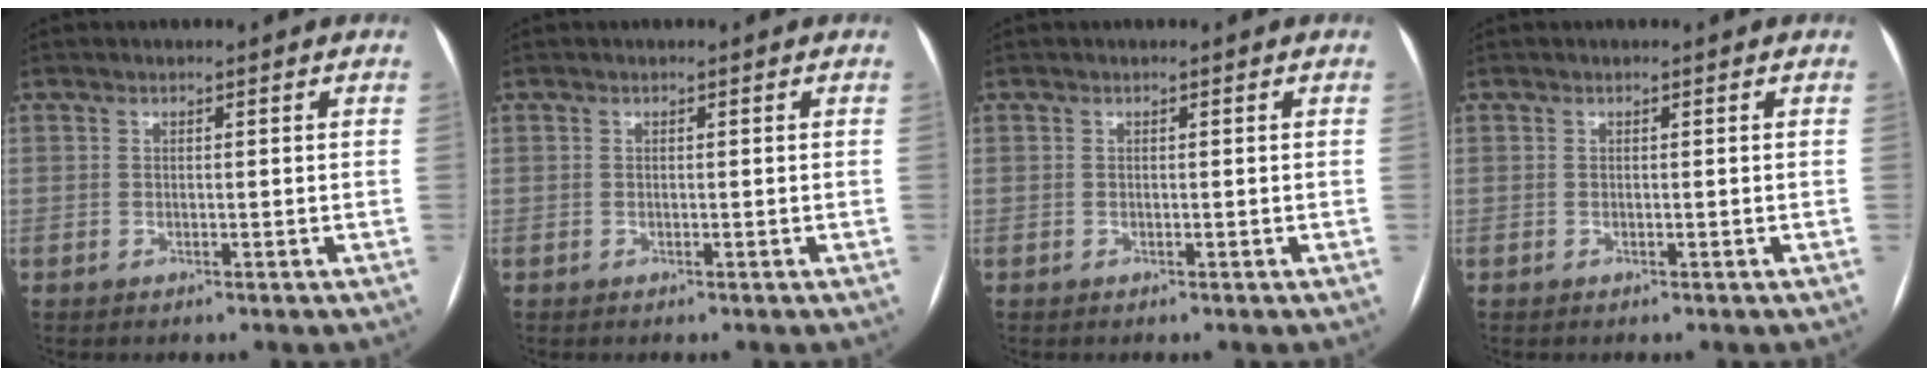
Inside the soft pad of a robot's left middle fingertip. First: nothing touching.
{"total": 0.0}
{"total": 0.0}
{"total": 0.0}